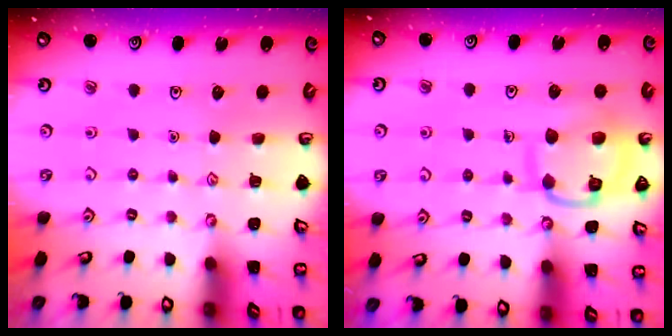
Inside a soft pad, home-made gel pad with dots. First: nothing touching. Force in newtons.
{"total": 13.1, "press": 13.1, "slide": 1.4}